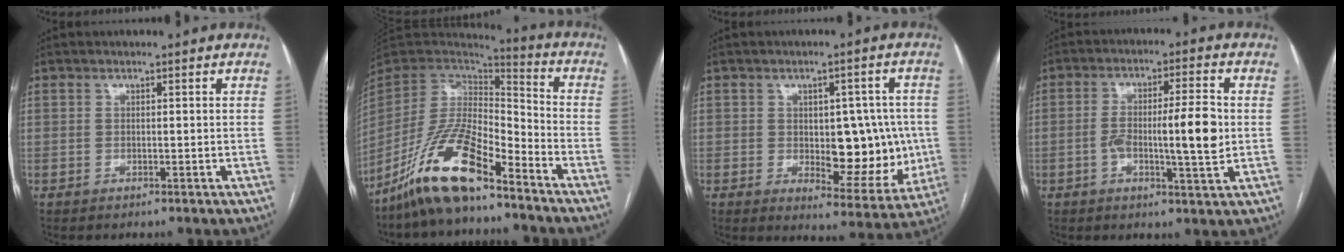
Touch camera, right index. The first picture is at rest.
{"total": 15.1, "force": [-10.6, 3.7, 10.1], "torque": [-0.198, 0.006, -0.197]}
{"total": 11.8, "force": [-0.5, 5.6, 10.3], "torque": [-0.113, 0.011, 0.011]}
{"total": 9.7, "force": [-0.7, 1.3, 9.6], "torque": [-0.160, 0.011, -0.010]}